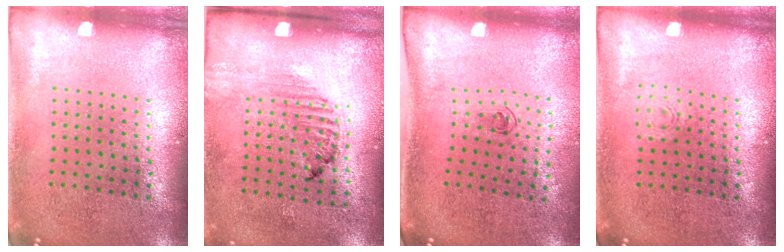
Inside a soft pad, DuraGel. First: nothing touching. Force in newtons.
{"total": 1.3, "press": 1.1, "slide": 0.7}
{"total": 0.6, "press": 0.4, "slide": 0.5}
{"total": 0.7, "press": 0.7, "slide": 0.1}